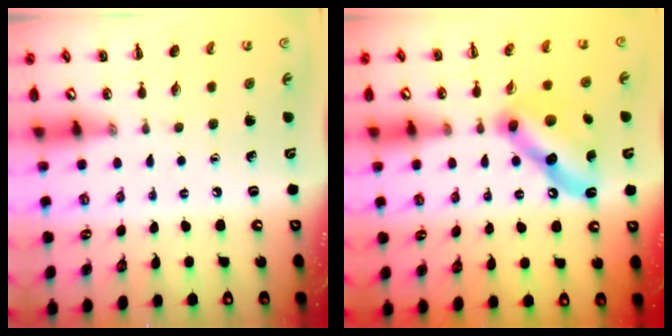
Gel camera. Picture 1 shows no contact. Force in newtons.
{"total": 13.1, "press": 13.0, "slide": 1.4}